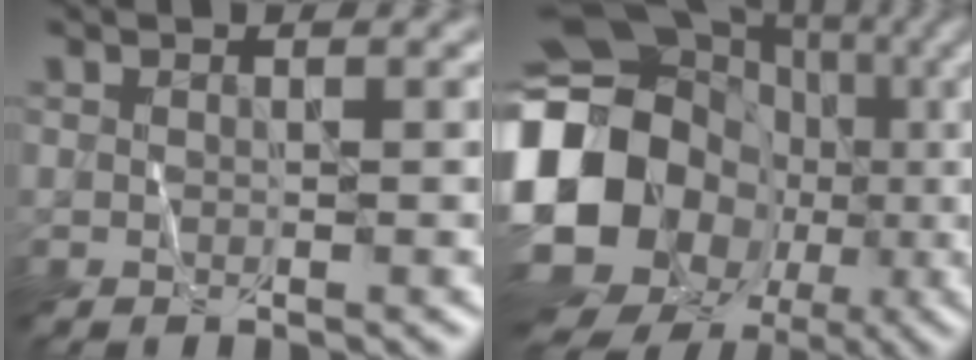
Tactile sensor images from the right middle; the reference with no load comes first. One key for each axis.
{"total": 21.1, "fx": -4.0, "fy": 17.9, "fz": 10.6, "tx": -0.199, "ty": 0.004, "tz": -0.103}